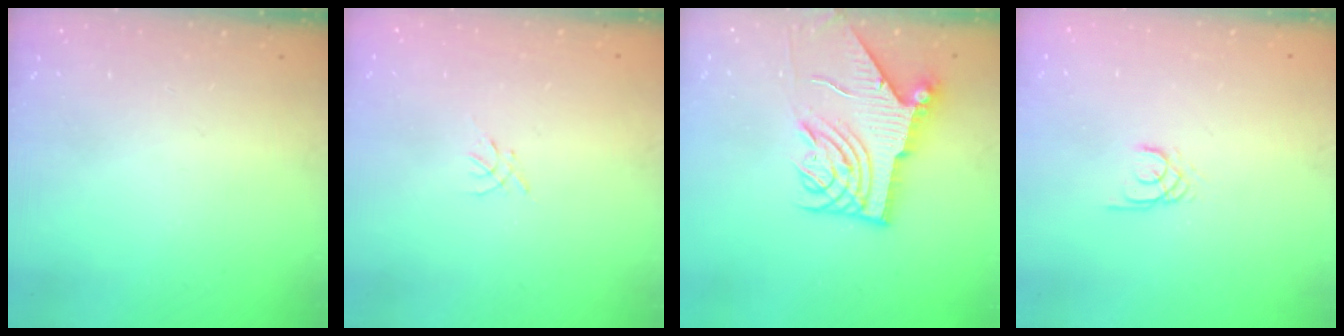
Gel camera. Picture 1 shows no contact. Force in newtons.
{"total": 0.0}
{"total": 10.2, "press": 10.1, "slide": 1.1}
{"total": 1.7, "press": 1.7, "slide": 0.2}